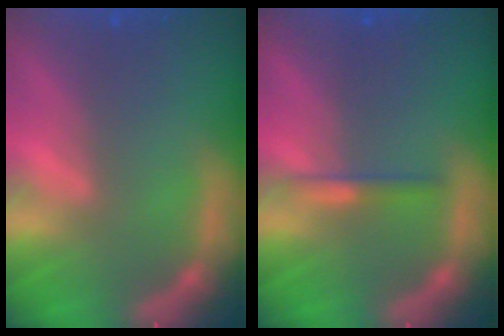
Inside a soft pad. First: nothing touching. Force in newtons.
{"total": 1.4}